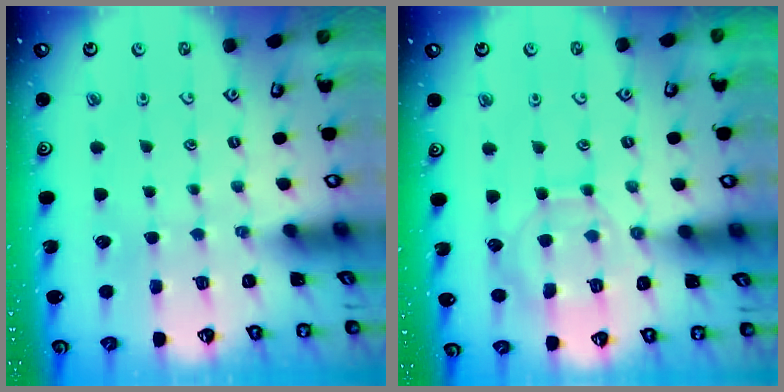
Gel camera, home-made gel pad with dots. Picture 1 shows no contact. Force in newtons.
{"total": 9.7, "press": 9.7, "slide": 0.7}